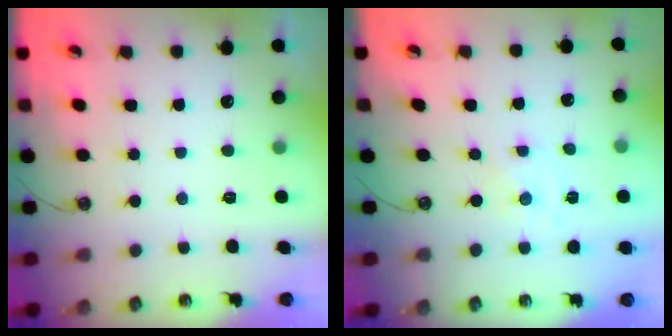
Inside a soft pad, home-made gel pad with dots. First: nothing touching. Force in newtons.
{"total": 0.0}